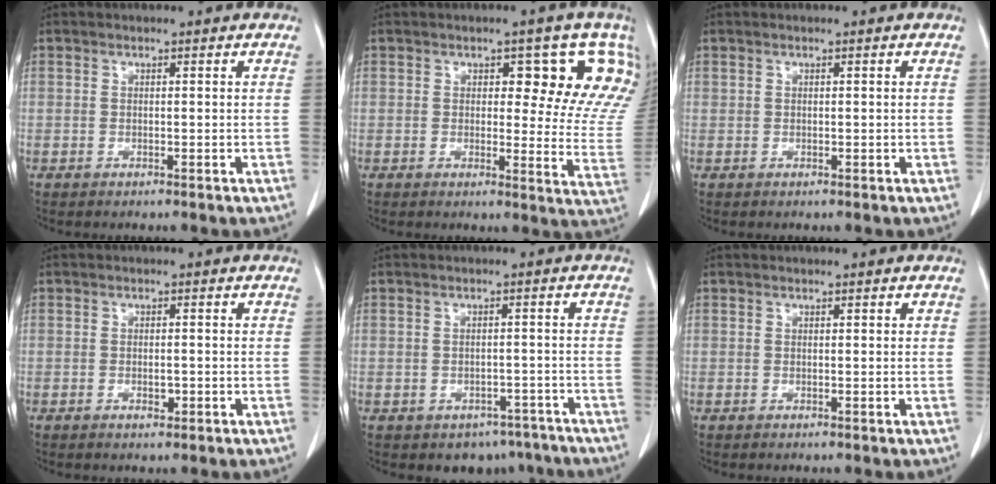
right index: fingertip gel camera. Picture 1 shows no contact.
{"total": 11.2, "force": [5.8, 4.8, 8.4], "torque": [-0.086, -0.008, 0.049]}
{"total": 0.0}
{"total": 1.5, "force": [-0.5, 0.7, 1.2], "torque": [-0.020, 0.002, -0.005]}
{"total": 6.1, "force": [-4.6, 3.9, 0.9], "torque": [0.012, 0.014, -0.056]}
{"total": 0.0}